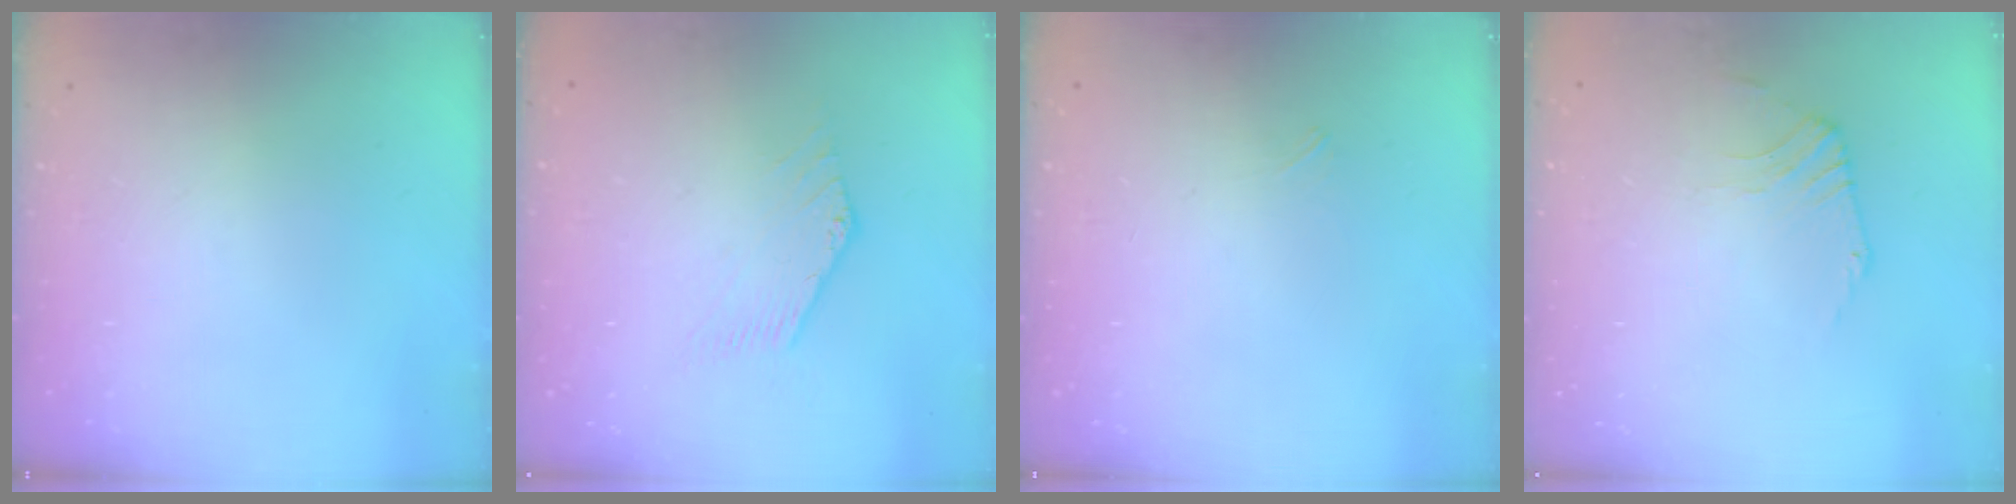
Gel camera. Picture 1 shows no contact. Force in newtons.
{"total": 0.5, "press": 0.5, "slide": 0.2}
{"total": 2.8, "press": 2.7, "slide": 0.6}
{"total": 2.4, "press": 2.4, "slide": 0.5}